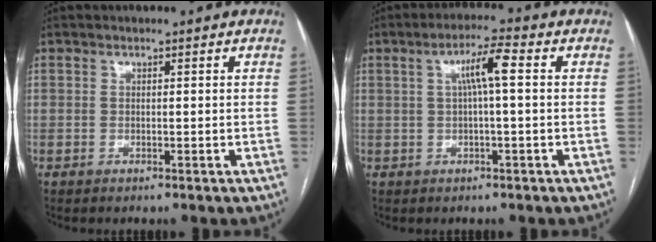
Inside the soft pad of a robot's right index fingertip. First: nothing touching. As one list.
[{"total": 5.3, "force": [0.9, 0.2, 5.2], "torque": [-0.093, 0.014, 0.016]}]